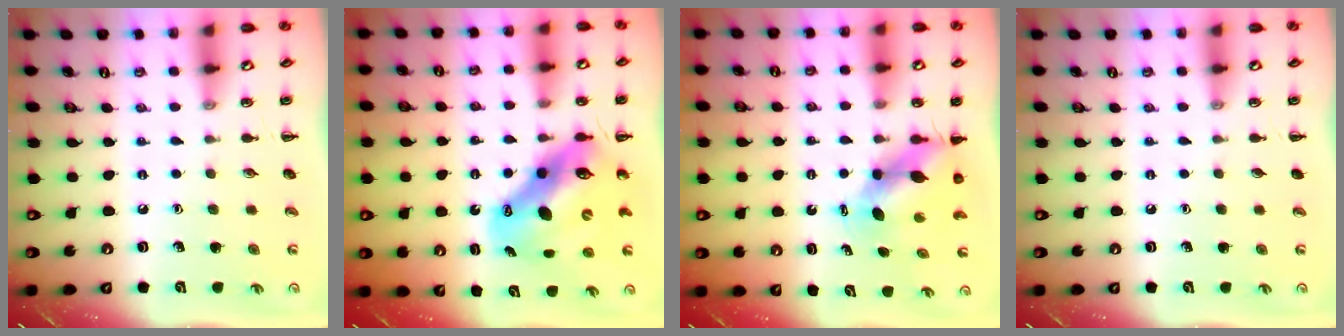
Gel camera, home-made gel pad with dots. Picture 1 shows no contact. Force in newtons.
{"total": 13.3, "press": 12.8, "slide": 3.5}
{"total": 6.7, "press": 6.7, "slide": 0.9}
{"total": 0.0}